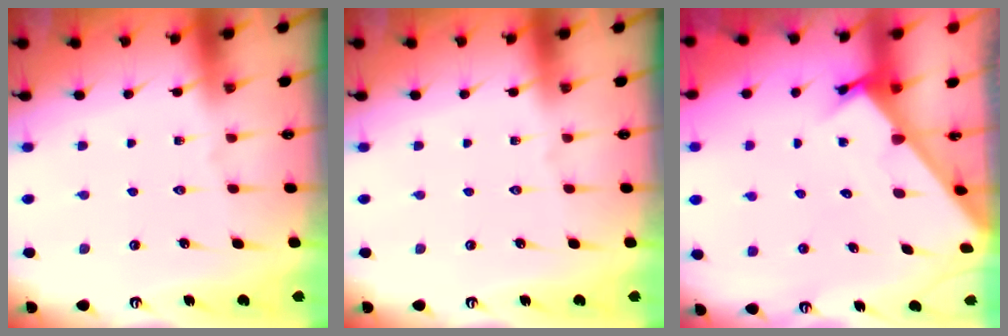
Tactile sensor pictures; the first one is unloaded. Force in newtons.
{"total": 0.0}
{"total": 2.2, "press": 2.2, "slide": 0.1}